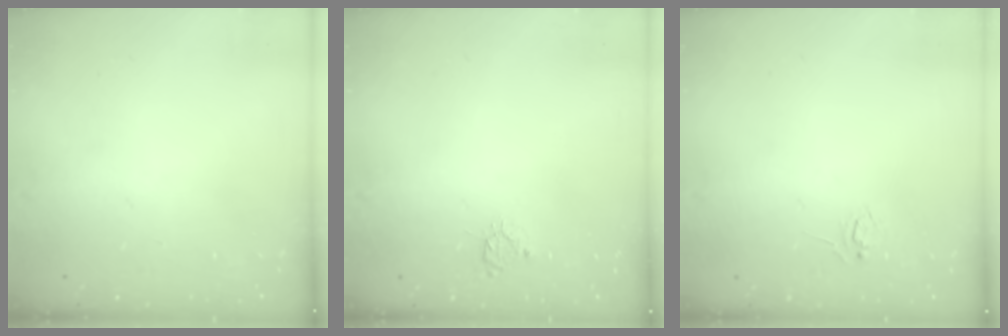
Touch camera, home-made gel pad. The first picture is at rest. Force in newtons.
{"total": 4.2, "press": 4.2, "slide": 0.4}
{"total": 3.1, "press": 3.1, "slide": 0.3}